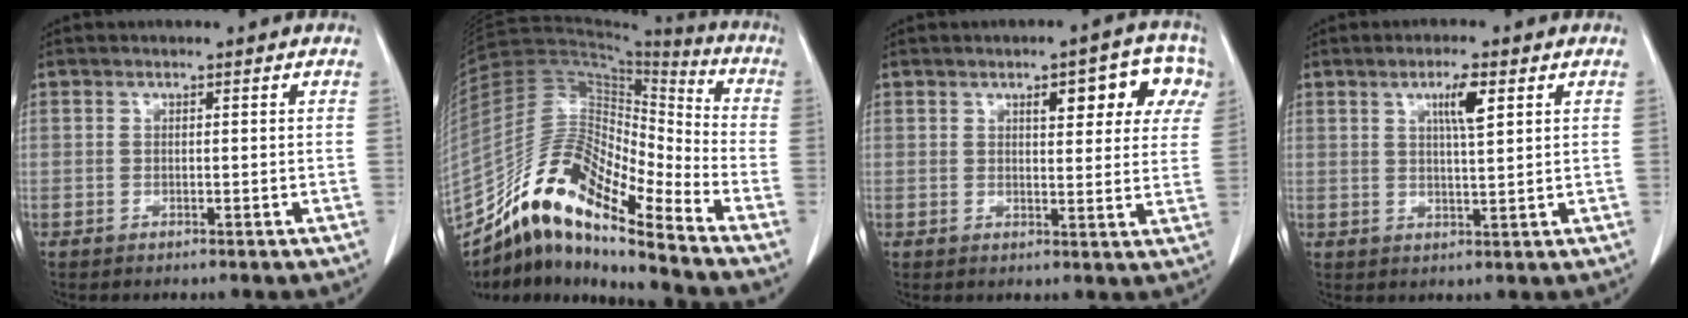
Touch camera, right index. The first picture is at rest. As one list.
[{"total": 15.7, "force": [-12.2, 2.7, 9.5], "torque": [-0.183, 0.043, -0.221]}, {"total": 9.4, "force": [4.3, 3.3, 7.7], "torque": [-0.081, 0.019, 0.048]}, {"total": 4.4, "force": [1.9, 0.4, 3.9], "torque": [-0.067, -0.001, 0.033]}]